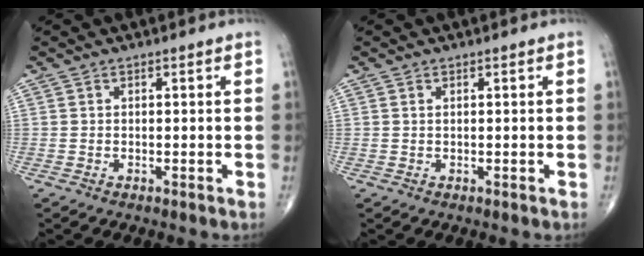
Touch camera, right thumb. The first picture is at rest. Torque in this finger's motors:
{"motor_torque": [-0.34, -0.01, 0.06, 0.19, -0.01]}